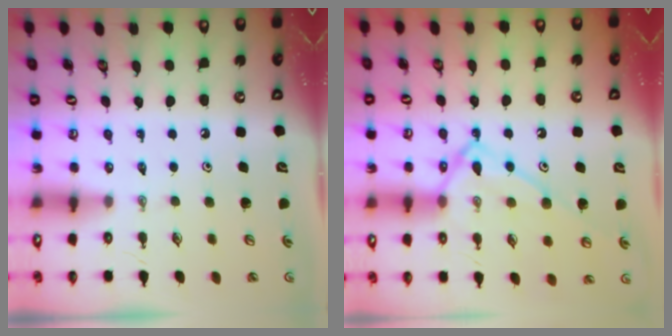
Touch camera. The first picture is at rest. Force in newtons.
{"total": 12.9, "press": 12.9, "slide": 0.5}